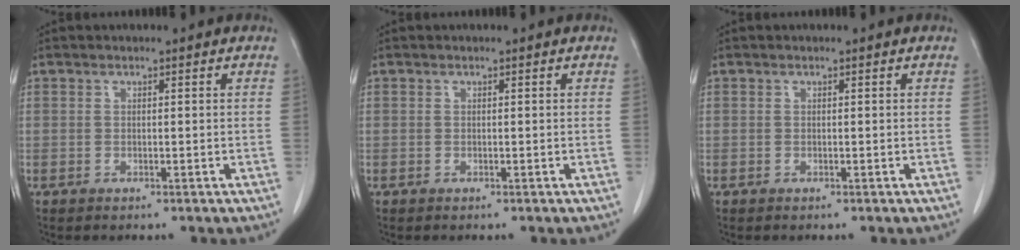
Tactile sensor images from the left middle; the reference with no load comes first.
{"total": 0.0}
{"total": 0.0}